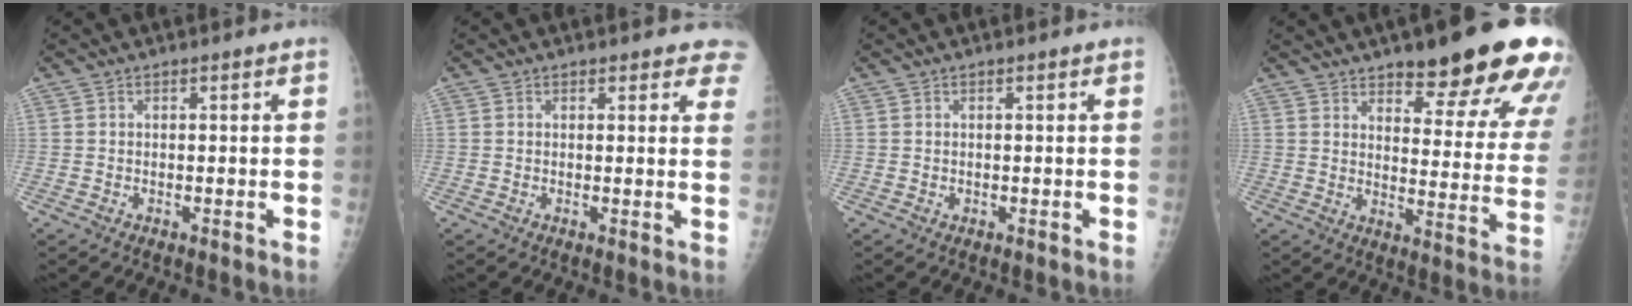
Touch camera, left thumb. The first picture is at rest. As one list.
[{"total": 4.7, "force": [4.0, 1.8, 1.6], "torque": [0.019, -0.015, 0.029]}, {"total": 0.0}, {"total": 22.0, "force": [14.9, 5.9, 15.1], "torque": [-0.154, -0.070, 0.189]}]